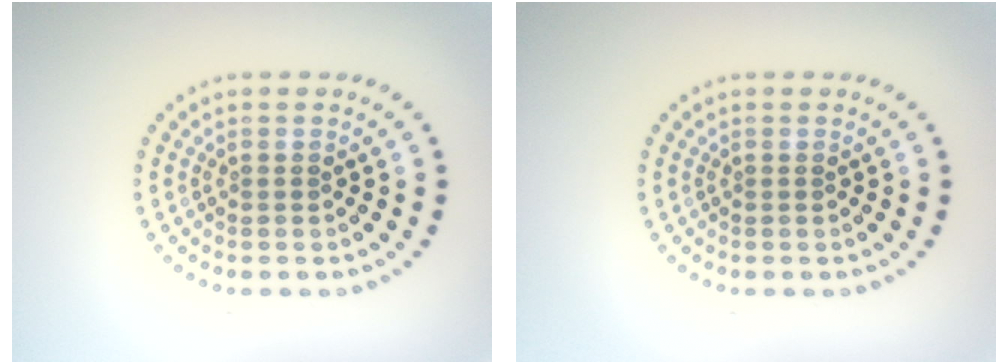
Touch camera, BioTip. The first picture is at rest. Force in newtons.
{"total": 0.0}